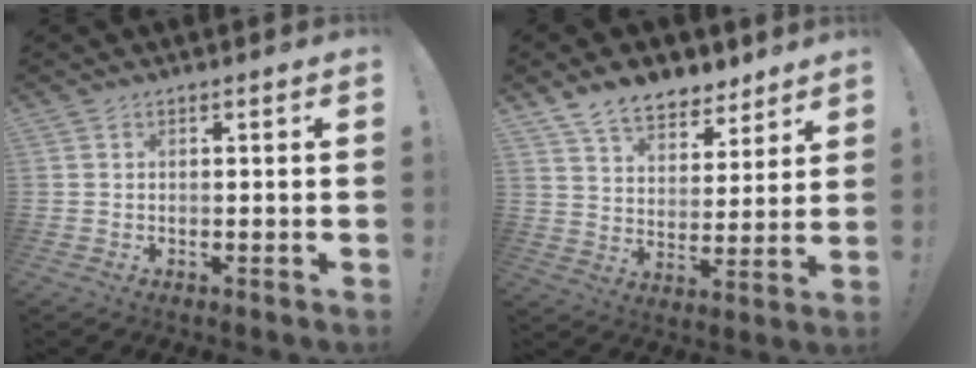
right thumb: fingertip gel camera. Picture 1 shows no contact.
{"total": 11.0, "force": [8.8, 5.6, 3.4], "torque": [-0.058, -0.062, 0.168]}